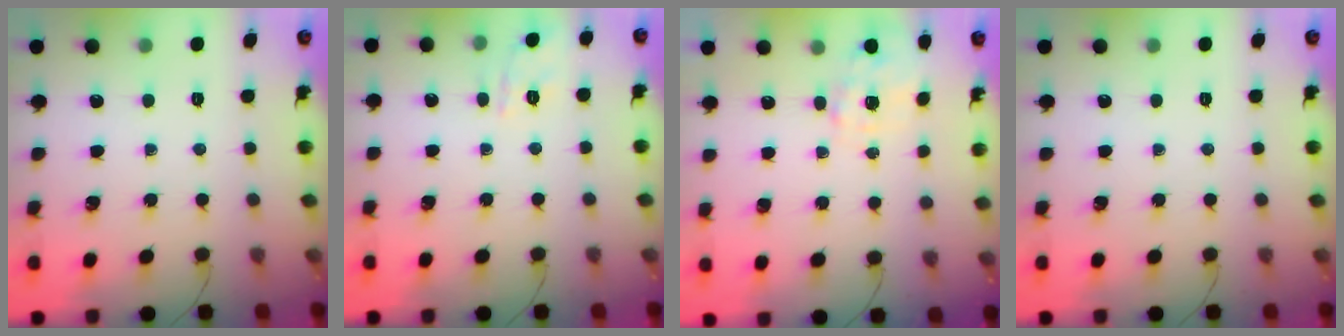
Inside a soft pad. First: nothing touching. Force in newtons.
{"total": 1.9, "press": 0.9, "slide": 1.6}
{"total": 1.2, "press": 1.1, "slide": 0.5}
{"total": 0.0}